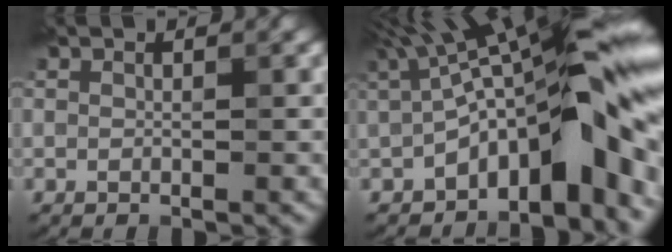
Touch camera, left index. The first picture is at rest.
{"total": 13.5, "force": [-1.2, 4.3, 12.7], "torque": [-0.170, 0.031, -0.034]}